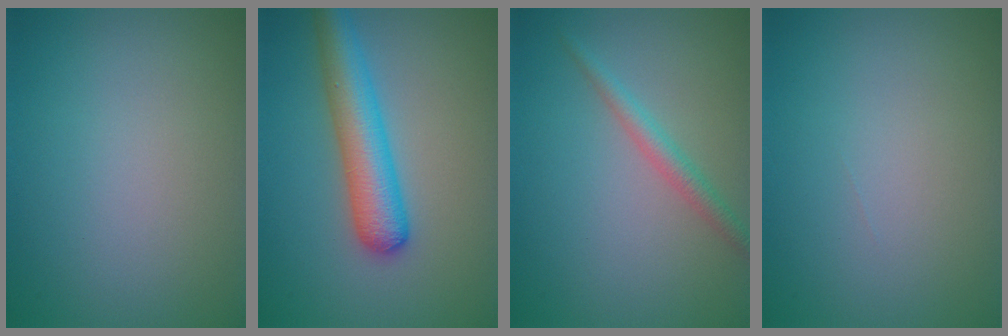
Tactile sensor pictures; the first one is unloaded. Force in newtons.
{"total": 5.5, "press": 5.5, "slide": 0.2}
{"total": 2.0, "press": 2.0, "slide": 0.1}
{"total": 0.0}